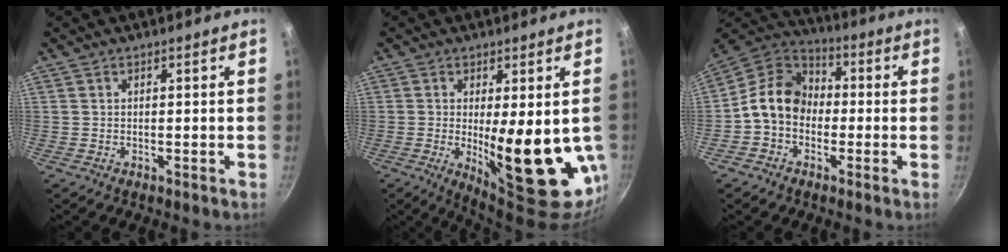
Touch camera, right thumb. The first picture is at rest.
{"total": 17.2, "force": [-1.4, 5.8, 16.2], "torque": [-0.203, -0.033, 0.001]}
{"total": 11.7, "force": [-1.3, 9.4, 6.9], "torque": [-0.084, 0.042, -0.046]}